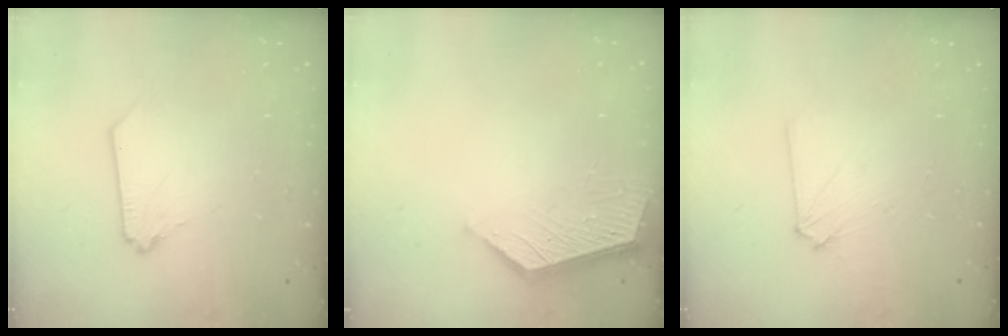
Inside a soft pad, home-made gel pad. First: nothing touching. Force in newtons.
{"total": 6.1, "press": 6.1, "slide": 0.2}
{"total": 2.5, "press": 2.4, "slide": 0.4}